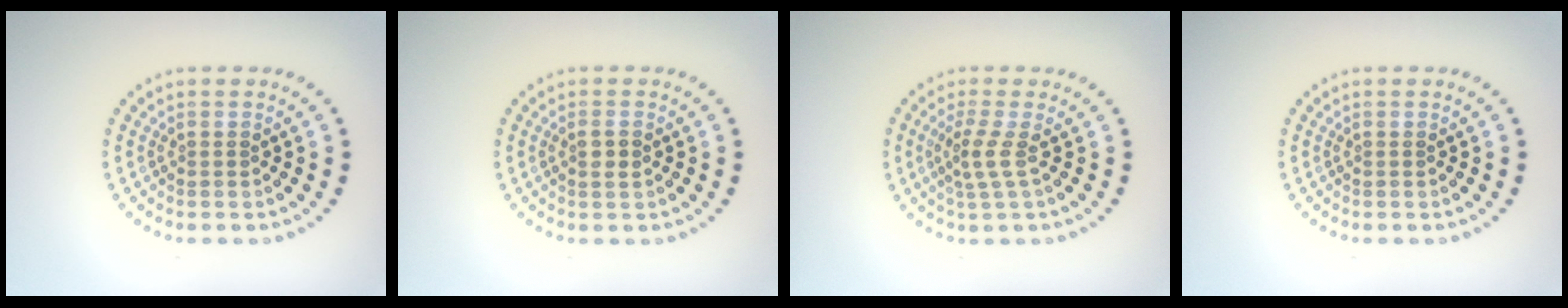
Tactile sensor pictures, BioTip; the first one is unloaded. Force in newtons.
{"total": 1.1, "press": 1.1, "slide": 0.4}
{"total": 2.1, "press": 1.5, "slide": 1.5}
{"total": 0.0}